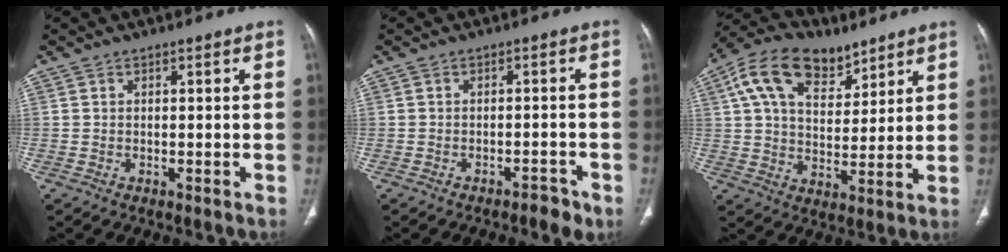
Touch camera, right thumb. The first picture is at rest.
{"total": 2.9, "force": [-2.2, 1.1, 1.7], "torque": [-0.019, 0.014, -0.028]}
{"total": 15.9, "force": [8.5, 9.4, 9.6], "torque": [-0.147, -0.012, 0.150]}